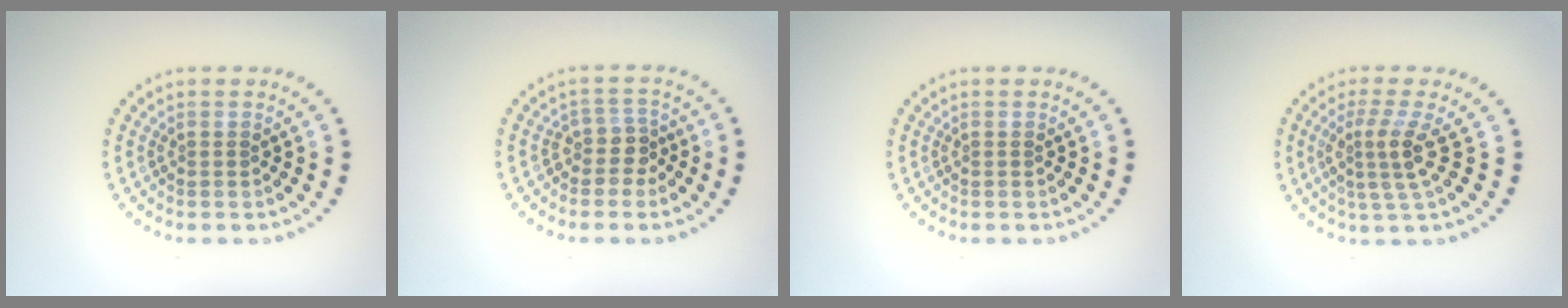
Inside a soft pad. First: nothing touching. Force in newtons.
{"total": 2.3, "press": 1.7, "slide": 1.5}
{"total": 0.0}
{"total": 3.1, "press": 2.2, "slide": 2.2}